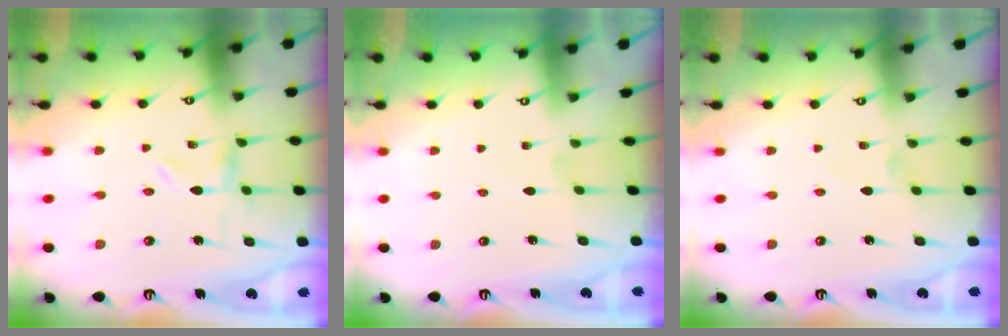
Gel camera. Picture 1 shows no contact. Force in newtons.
{"total": 0.8, "press": 0.8, "slide": 0.1}
{"total": 0.0}